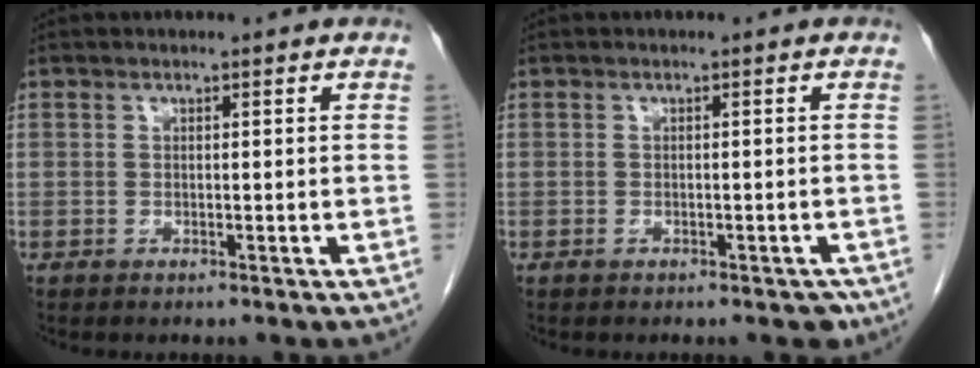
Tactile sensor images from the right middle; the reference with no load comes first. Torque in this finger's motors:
{"motor_torque": [0.08, -0.05, -0.01, 0.00]}